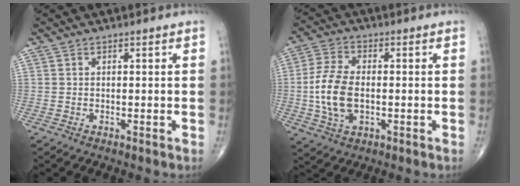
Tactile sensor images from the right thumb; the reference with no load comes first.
{"total": 10.3, "force": [-1.0, 5.9, 8.4], "torque": [-0.175, 0.008, -0.020]}